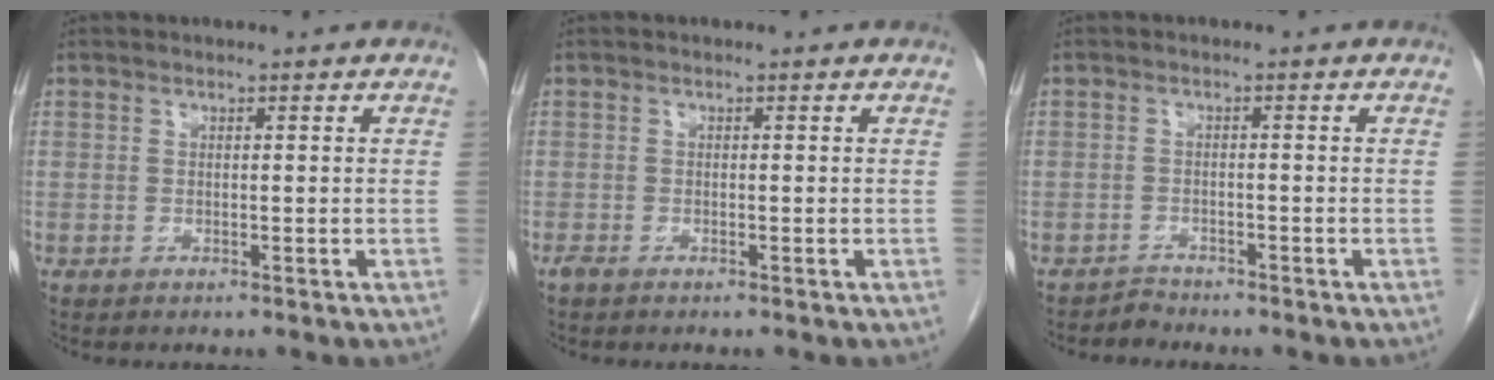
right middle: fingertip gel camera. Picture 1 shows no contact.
{"total": 0.7, "force": [-0.6, 0.2, 0.4], "torque": [-0.017, -0.003, -0.012]}
{"total": 0.9, "force": [-0.4, 0.2, -0.7], "torque": [0.017, -0.005, -0.007]}